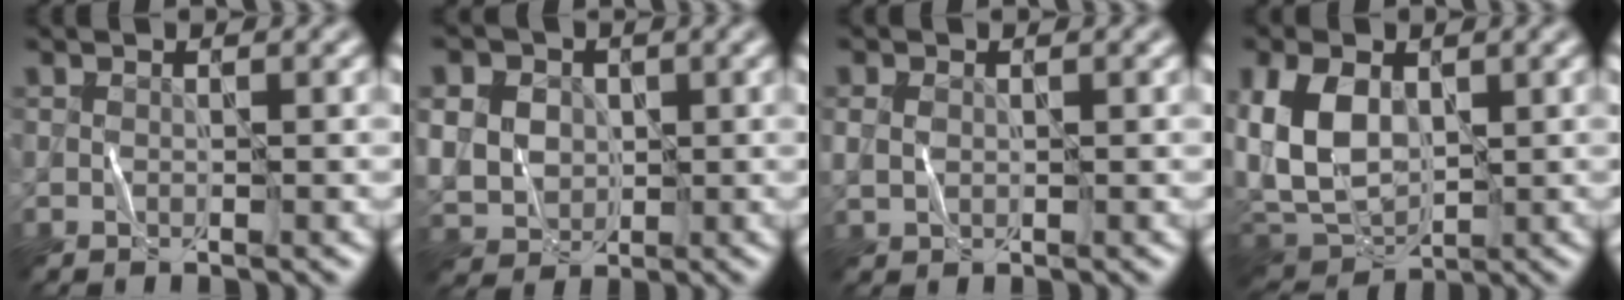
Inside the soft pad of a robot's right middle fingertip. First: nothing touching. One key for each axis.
{"total": 11.3, "fx": 2.7, "fy": 9.7, "fz": 5.1, "tx": -0.113, "ty": 0.024, "tz": 0.031}
{"total": 0.9, "fx": 0.0, "fy": 0.9, "fz": 0.4, "tx": -0.012, "ty": -0.003, "tz": 0.004}
{"total": 7.2, "fx": 0.4, "fy": 5.1, "fz": 5.1, "tx": -0.118, "ty": -0.004, "tz": -0.001}